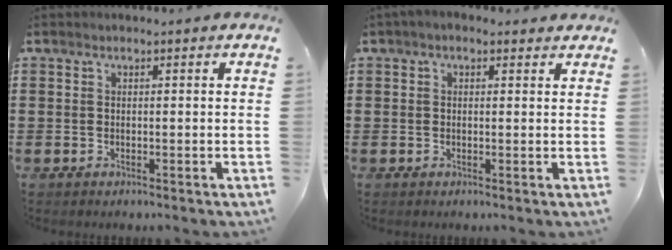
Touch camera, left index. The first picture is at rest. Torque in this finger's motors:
{"motor_torque": [1.12, -0.68, 0.55, 0.04]}